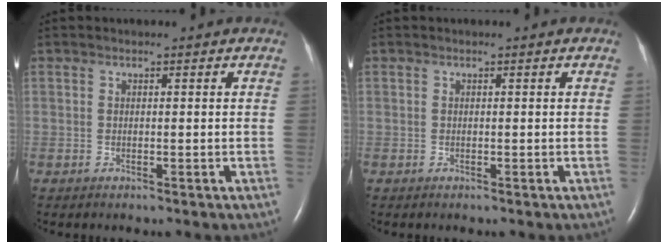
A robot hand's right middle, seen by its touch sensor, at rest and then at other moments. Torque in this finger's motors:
{"motor_torque": [0.00, 0.00, -0.06, -0.07]}